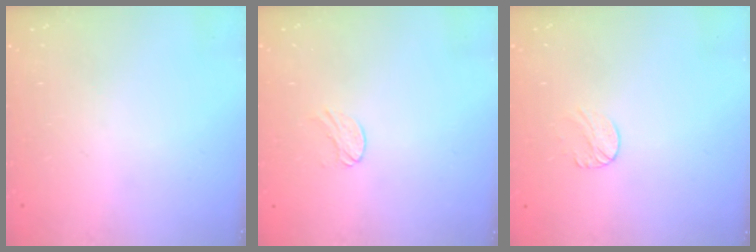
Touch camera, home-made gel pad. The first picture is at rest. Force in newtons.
{"total": 4.4, "press": 4.4, "slide": 0.4}
{"total": 5.8, "press": 5.8, "slide": 0.5}